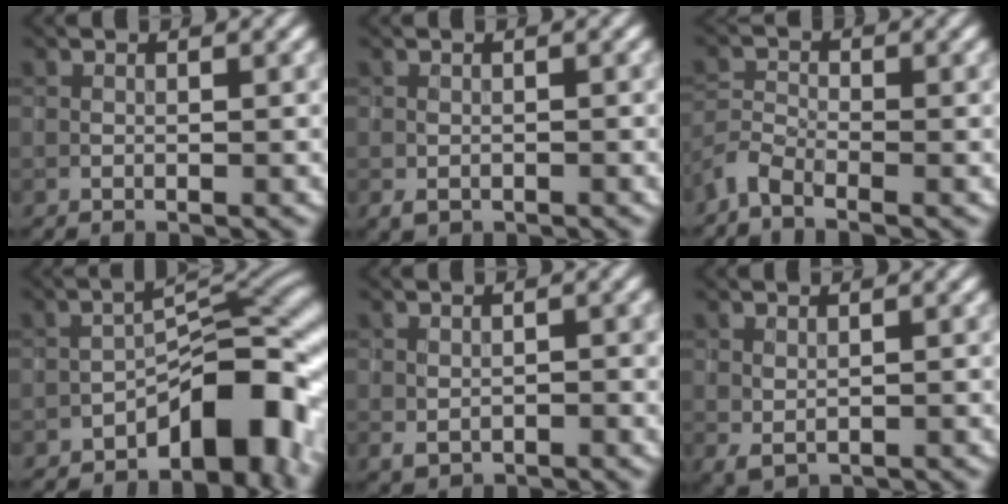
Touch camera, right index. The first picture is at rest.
{"total": 1.2, "force": [-0.6, 0.8, 0.6], "torque": [-0.010, -0.005, -0.009]}
{"total": 2.4, "force": [-2.0, 0.7, 1.1], "torque": [-0.027, 0.000, -0.053]}
{"total": 8.9, "force": [-5.0, 3.9, 6.3], "torque": [-0.056, 0.021, -0.087]}
{"total": 1.5, "force": [-0.4, 1.0, 1.0], "torque": [-0.016, -0.006, -0.002]}
{"total": 1.0, "force": [0.2, 0.6, 0.8], "torque": [-0.017, -0.006, 0.011]}